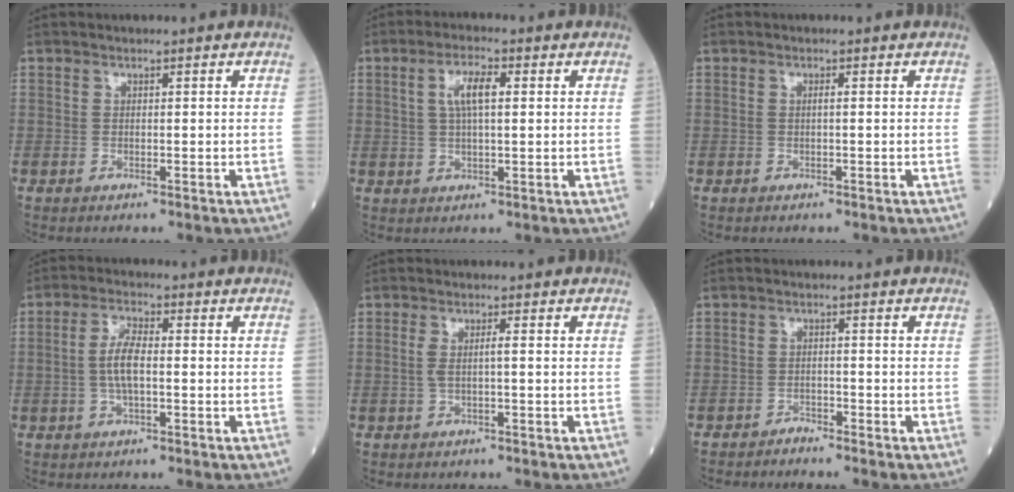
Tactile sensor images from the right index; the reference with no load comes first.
{"total": 5.2, "force": [1.4, 1.3, 4.8], "torque": [-0.096, 0.010, 0.027]}
{"total": 0.9, "force": [0.1, 0.2, 0.9], "torque": [-0.016, 0.002, 0.001]}
{"total": 4.8, "force": [-0.5, 1.4, 4.6], "torque": [-0.099, 0.007, -0.011]}
{"total": 2.0, "force": [0.0, 0.1, 2.0], "torque": [-0.042, 0.005, -0.001]}
{"total": 1.4, "force": [-1.4, 0.0, 0.0], "torque": [0.003, -0.001, -0.024]}